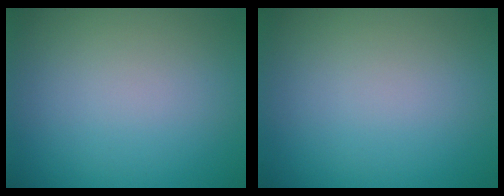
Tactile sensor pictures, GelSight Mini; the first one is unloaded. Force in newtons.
{"total": 0.0}